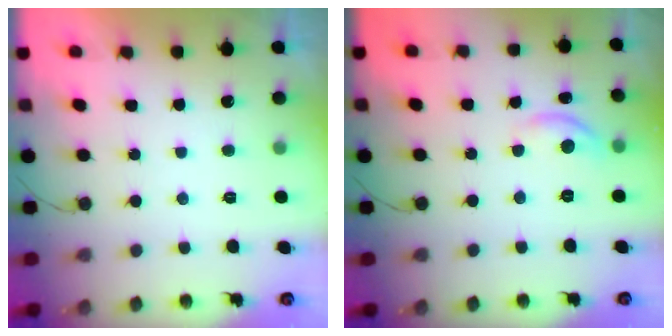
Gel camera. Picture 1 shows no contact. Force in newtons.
{"total": 7.0, "press": 7.0, "slide": 0.4}